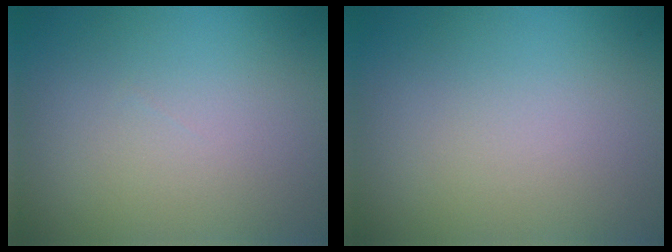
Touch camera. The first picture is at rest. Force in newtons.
{"total": 0.0}